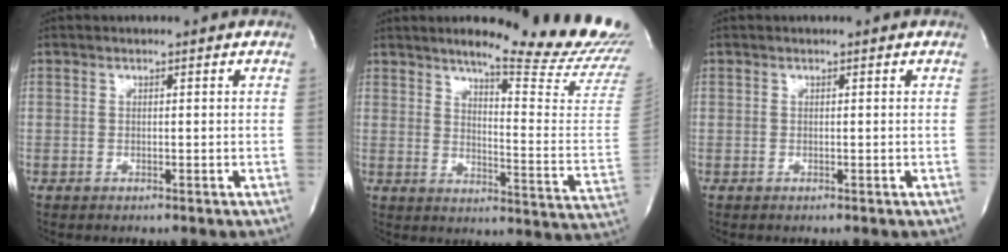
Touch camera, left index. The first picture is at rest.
{"total": 20.4, "force": [18.3, -0.1, 9.1], "torque": [-0.126, -0.116, 0.217]}
{"total": 0.0}